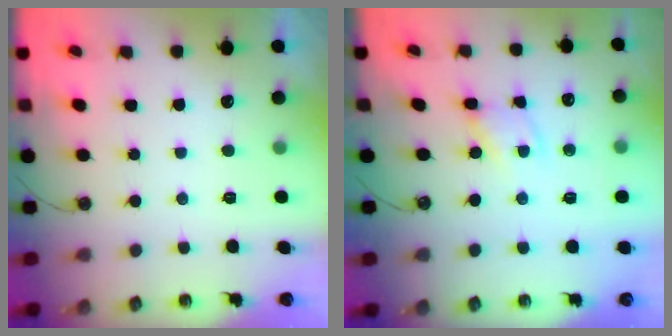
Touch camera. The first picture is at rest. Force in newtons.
{"total": 2.6, "press": 2.6, "slide": 0.4}